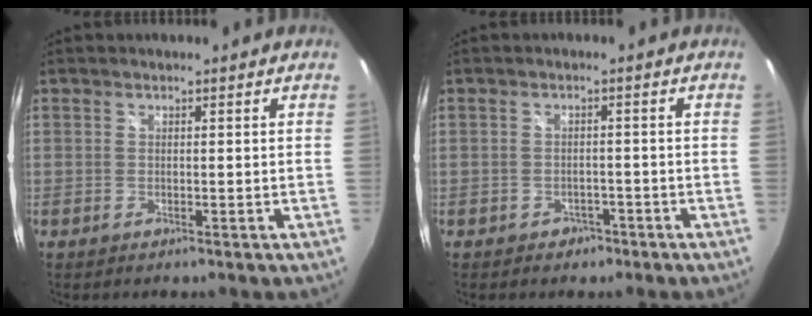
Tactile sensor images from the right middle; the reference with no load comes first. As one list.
[{"total": 2.8, "force": [-1.7, 2.1, 0.5], "torque": [-0.015, 0.002, -0.022]}]